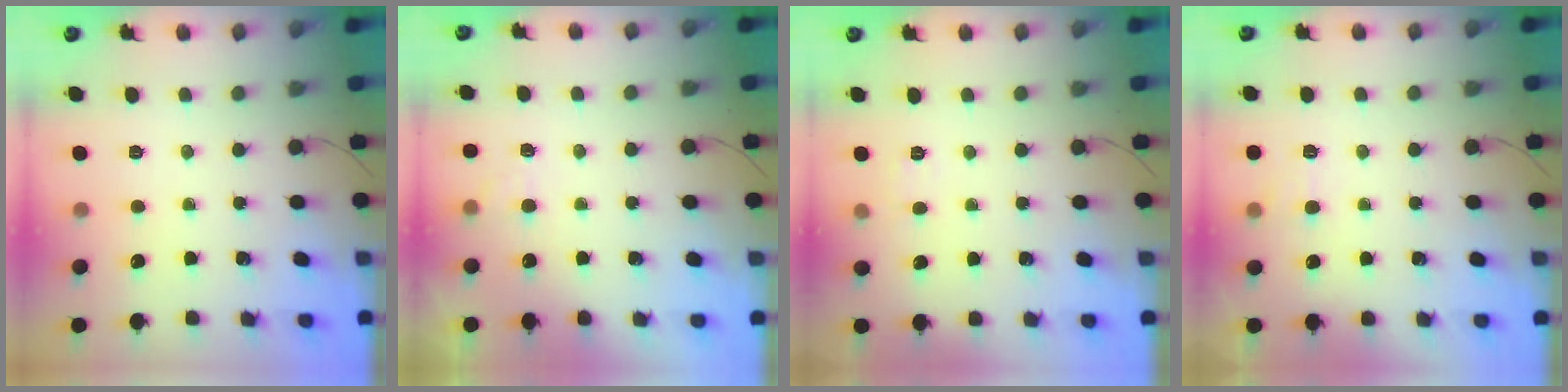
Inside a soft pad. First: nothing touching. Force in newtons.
{"total": 2.7, "press": 2.5, "slide": 1.1}
{"total": 2.6, "press": 2.3, "slide": 1.2}
{"total": 5.8, "press": 5.6, "slide": 1.2}